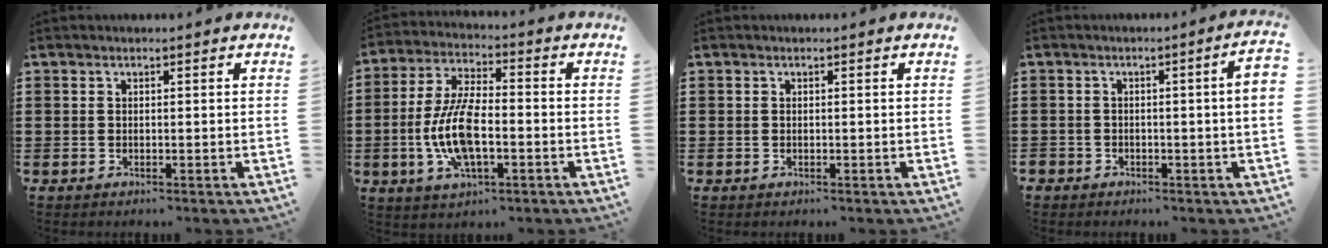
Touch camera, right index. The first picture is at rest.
{"total": 10.3, "force": [-2.3, 4.2, 9.2], "torque": [-0.209, -0.010, -0.048]}
{"total": 0.0}
{"total": 2.8, "force": [-1.0, 0.4, 2.6], "torque": [-0.040, -0.003, -0.019]}